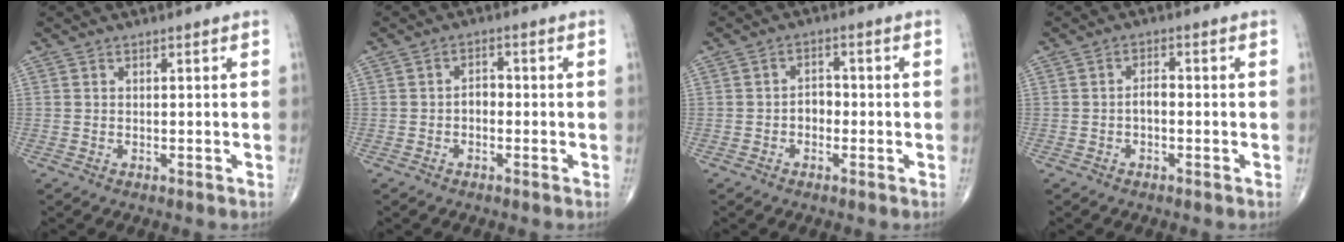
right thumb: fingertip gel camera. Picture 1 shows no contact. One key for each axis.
{"total": 2.2, "fx": -0.7, "fy": 1.5, "fz": 1.4, "tx": -0.010, "ty": 0.011, "tz": -0.018}
{"total": 2.8, "fx": -0.9, "fy": 2.1, "fz": 1.7, "tx": -0.010, "ty": 0.013, "tz": -0.022}
{"total": 2.0, "fx": -0.6, "fy": 1.1, "fz": 1.6, "tx": -0.019, "ty": 0.010, "tz": -0.012}